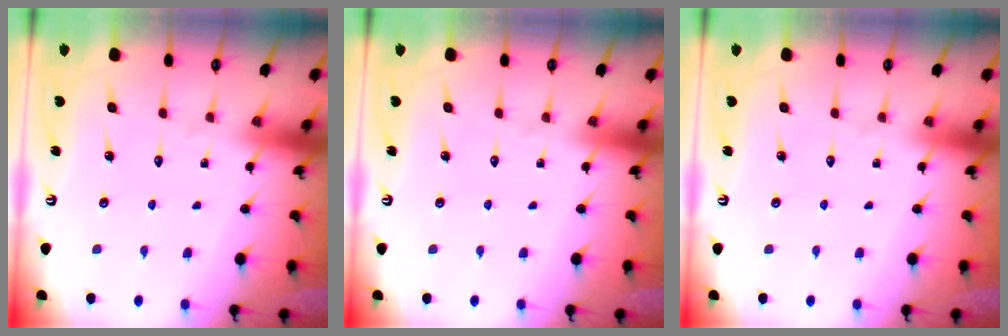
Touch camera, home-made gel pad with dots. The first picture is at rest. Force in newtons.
{"total": 0.0}
{"total": 0.0}